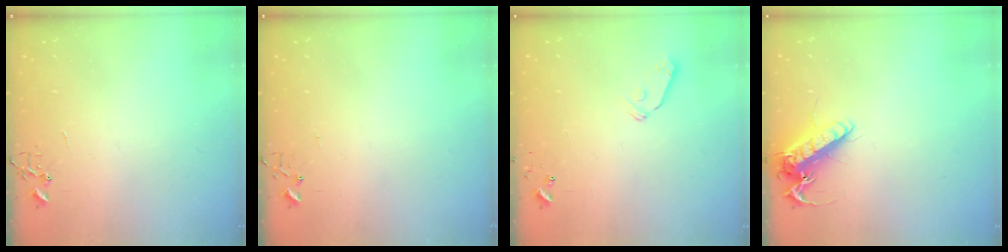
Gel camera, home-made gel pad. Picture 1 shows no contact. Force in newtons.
{"total": 4.2, "press": 4.2, "slide": 0.4}
{"total": 6.0, "press": 6.0, "slide": 0.7}
{"total": 13.5, "press": 13.3, "slide": 2.1}